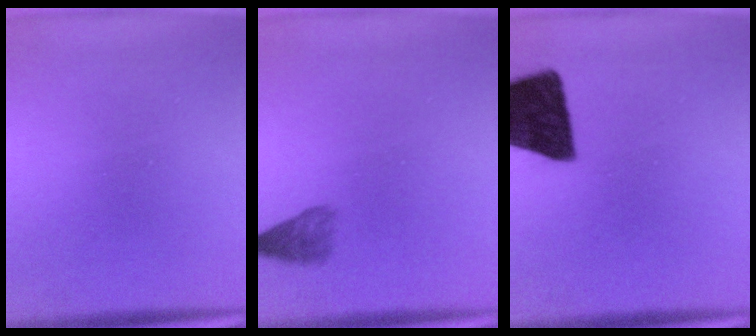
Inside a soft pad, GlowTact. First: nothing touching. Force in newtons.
{"total": 2.4}
{"total": 16.8}